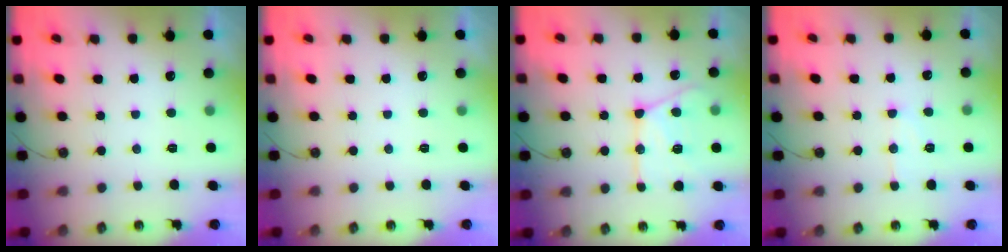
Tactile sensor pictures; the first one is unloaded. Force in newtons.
{"total": 0.0}
{"total": 16.5, "press": 16.4, "slide": 1.7}
{"total": 8.4, "press": 8.3, "slide": 0.6}